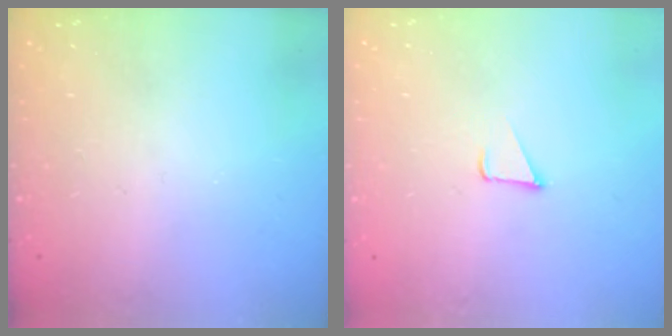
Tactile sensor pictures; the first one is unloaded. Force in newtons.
{"total": 2.4, "press": 2.4, "slide": 0.2}